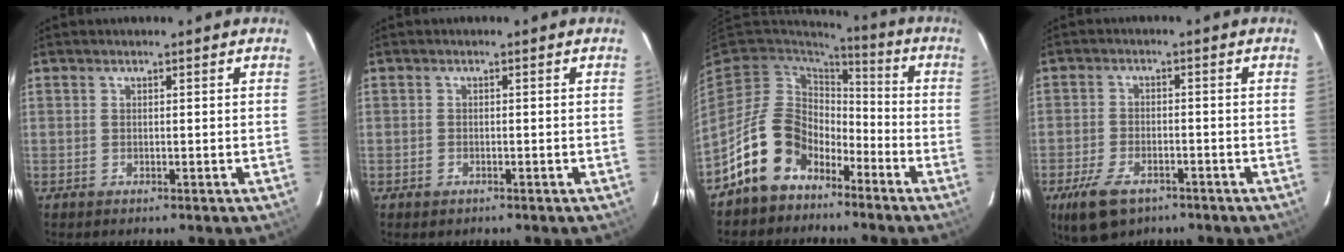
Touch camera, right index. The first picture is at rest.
{"total": 1.0, "force": [-0.6, 0.7, 0.2], "torque": [-0.003, 0.000, -0.009]}
{"total": 14.1, "force": [-9.0, 9.5, 5.3], "torque": [-0.126, 0.024, -0.148]}
{"total": 8.8, "force": [-5.6, 4.5, 5.1], "torque": [-0.128, -0.016, -0.099]}